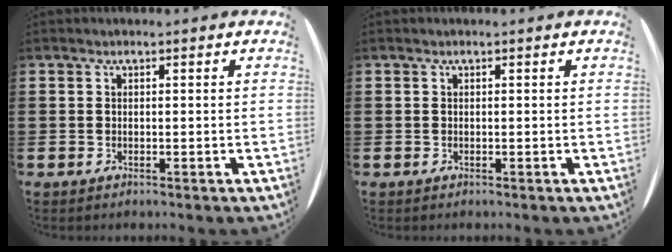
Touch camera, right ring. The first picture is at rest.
{"total": 0.0}